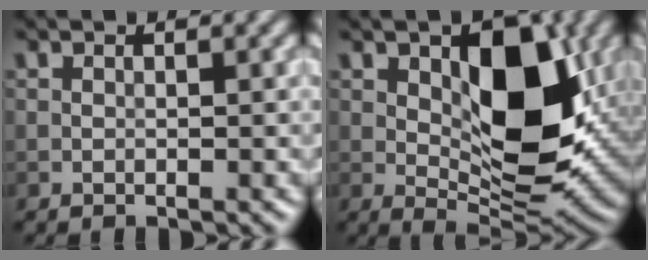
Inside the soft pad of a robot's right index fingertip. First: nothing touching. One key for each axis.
{"total": 10.0, "fx": 1.5, "fy": 5.3, "fz": 8.4, "tx": -0.129, "ty": -0.010, "tz": 0.031}